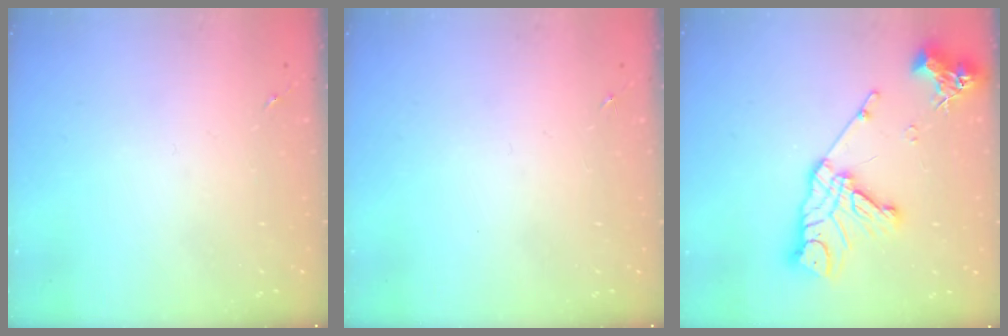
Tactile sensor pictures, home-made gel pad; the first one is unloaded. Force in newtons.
{"total": 0.0}
{"total": 17.2, "press": 17.1, "slide": 1.8}